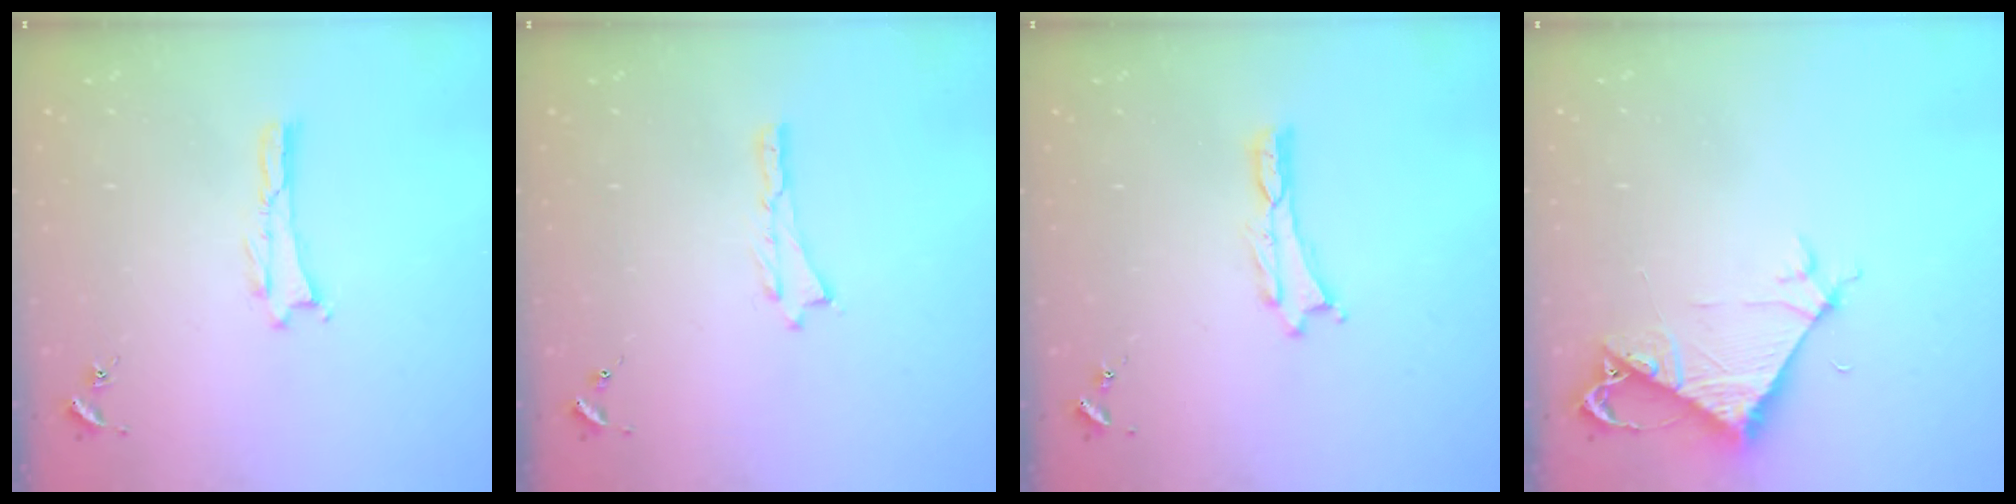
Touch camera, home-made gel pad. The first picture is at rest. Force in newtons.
{"total": 0.0}
{"total": 0.0}
{"total": 6.1, "press": 6.0, "slide": 0.5}